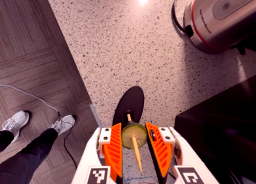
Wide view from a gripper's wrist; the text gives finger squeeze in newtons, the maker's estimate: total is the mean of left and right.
{"total": 8.6, "left": 8.0, "right": 9.2}